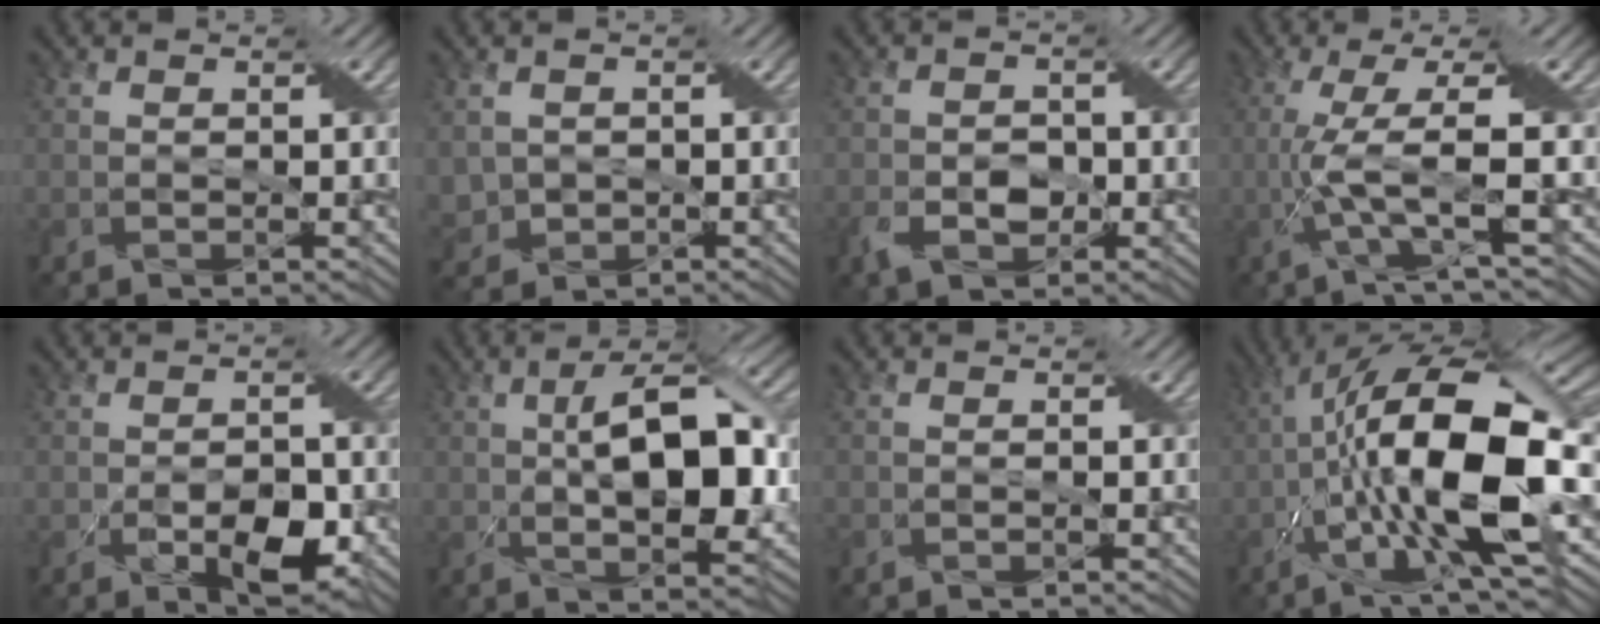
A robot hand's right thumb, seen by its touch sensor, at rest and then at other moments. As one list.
[{"total": 3.1, "force": [0.3, 2.9, 1.1], "torque": [-0.042, -0.009, 0.008]}, {"total": 3.7, "force": [-1.7, 2.4, 2.3], "torque": [-0.046, -0.005, -0.033]}, {"total": 8.8, "force": [-1.7, 1.3, 8.5], "torque": [-0.156, 0.021, -0.038]}, {"total": 4.9, "force": [-1.9, 2.4, 3.8], "torque": [-0.061, -0.008, -0.026]}, {"total": 11.2, "force": [0.5, 4.4, 10.2], "torque": [-0.167, 0.008, 0.008]}, {"total": 0.7, "force": [-0.6, 0.1, 0.5], "torque": [-0.011, 0.000, -0.011]}, {"total": 17.8, "force": [-2.4, 6.5, 16.4], "torque": [-0.287, 0.017, -0.052]}]